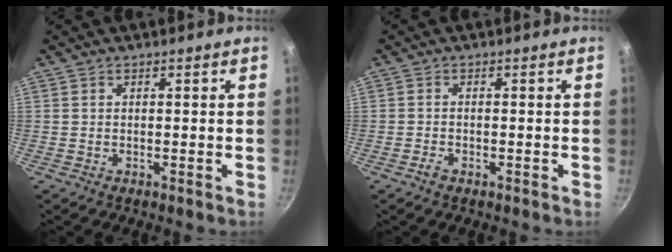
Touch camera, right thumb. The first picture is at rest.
{"total": 1.5, "force": [-0.9, 0.7, 0.9], "torque": [-0.022, 0.006, -0.021]}